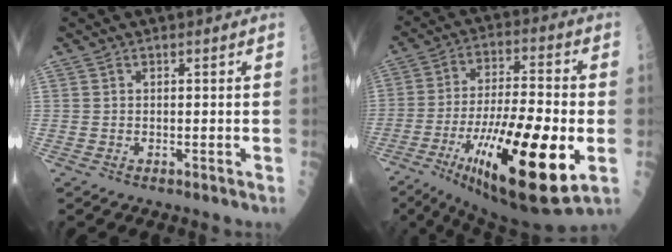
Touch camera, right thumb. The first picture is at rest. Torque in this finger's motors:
{"motor_torque": [2.55, 2.46, 2.19, -0.58, 0.33]}